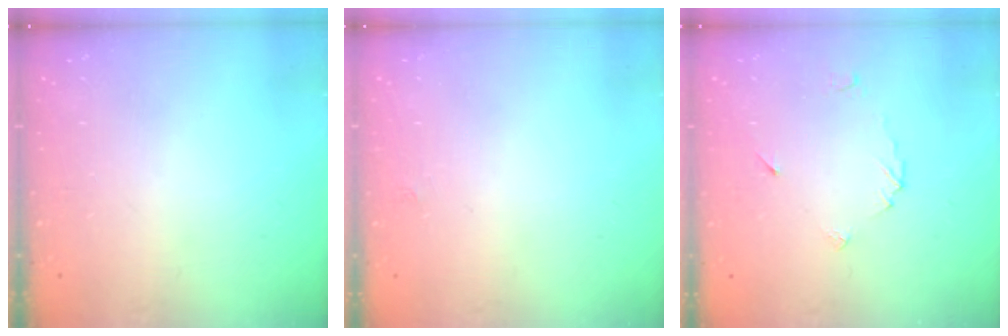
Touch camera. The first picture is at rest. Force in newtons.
{"total": 1.9, "press": 1.9, "slide": 0.3}
{"total": 4.6, "press": 4.6, "slide": 0.6}